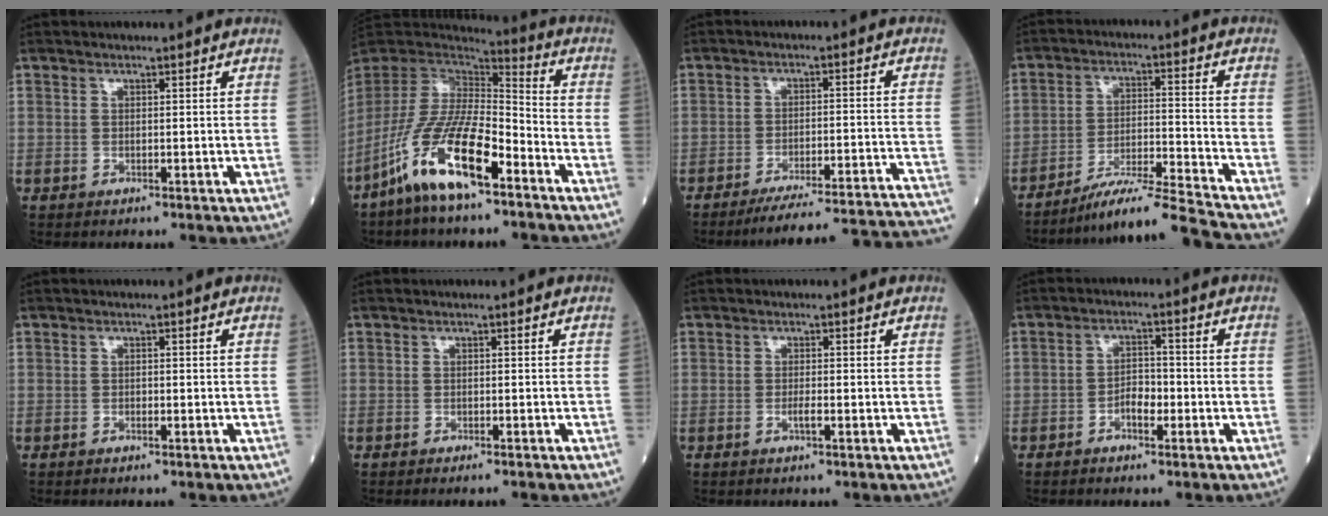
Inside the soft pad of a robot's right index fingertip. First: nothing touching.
{"total": 15.4, "force": [-8.8, 3.4, 12.1], "torque": [-0.244, -0.017, -0.168]}
{"total": 23.6, "force": [-22.1, -1.2, 8.0], "torque": [-0.040, -0.015, -0.283]}
{"total": 12.0, "force": [-11.1, -2.6, 3.8], "torque": [-0.051, 0.004, -0.193]}
{"total": 0.6, "force": [-0.3, 0.2, 0.5], "torque": [-0.011, 0.000, -0.006]}
{"total": 1.7, "force": [-1.5, 0.0, 0.8], "torque": [-0.010, -0.001, -0.018]}
{"total": 1.4, "force": [-0.6, 0.1, 1.3], "torque": [-0.027, -0.001, -0.011]}
{"total": 3.5, "force": [-1.5, 1.6, 2.7], "torque": [-0.043, 0.007, -0.029]}